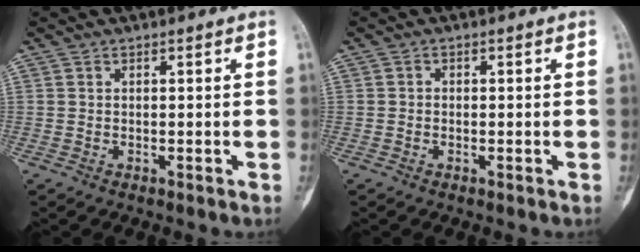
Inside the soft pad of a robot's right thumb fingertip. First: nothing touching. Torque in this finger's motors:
{"motor_torque": [-0.39, -0.40, -0.30, -0.18, -0.07]}